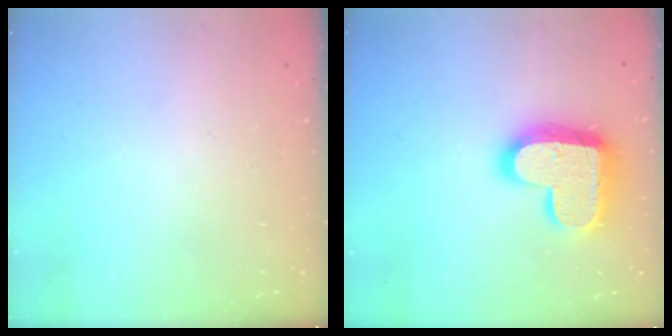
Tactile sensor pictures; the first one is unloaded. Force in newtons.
{"total": 19.9, "press": 19.9, "slide": 1.3}